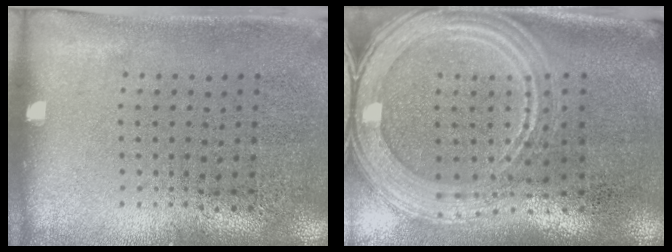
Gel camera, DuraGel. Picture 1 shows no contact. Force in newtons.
{"total": 2.9, "press": 2.3, "slide": 1.7}